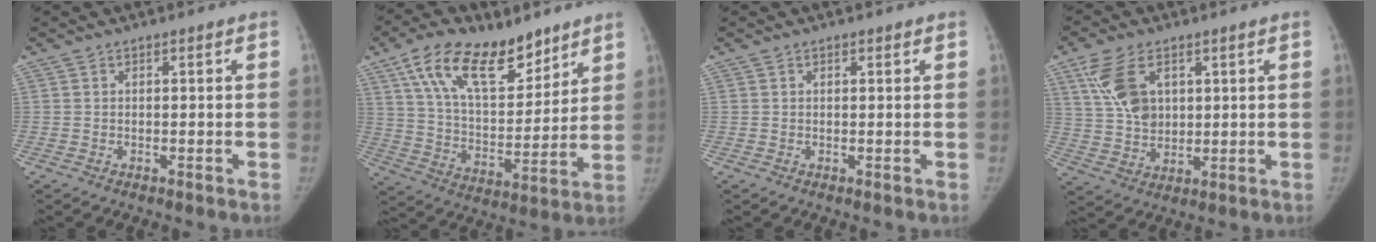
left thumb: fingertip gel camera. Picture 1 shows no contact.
{"total": 20.4, "force": [12.5, 10.1, 12.5], "torque": [-0.175, -0.046, 0.224]}
{"total": 0.7, "force": [0.4, 0.6, 0.2], "torque": [0.009, 0.000, 0.003]}
{"total": 10.0, "force": [4.1, 6.4, 6.5], "torque": [-0.111, -0.010, 0.086]}